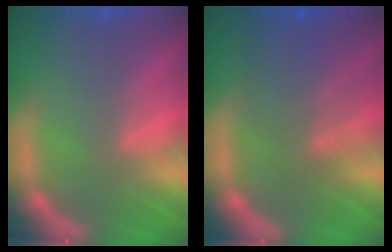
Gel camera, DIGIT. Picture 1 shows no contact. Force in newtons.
{"total": 5.5}